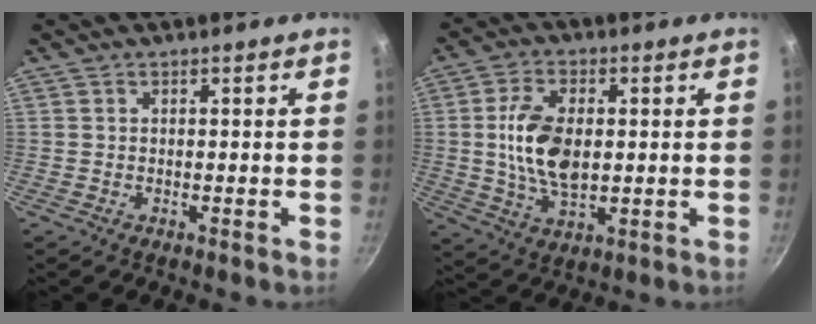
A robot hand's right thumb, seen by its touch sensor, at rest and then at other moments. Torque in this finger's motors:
{"motor_torque": [1.35, 1.21, 1.62, 0.05, 0.32]}